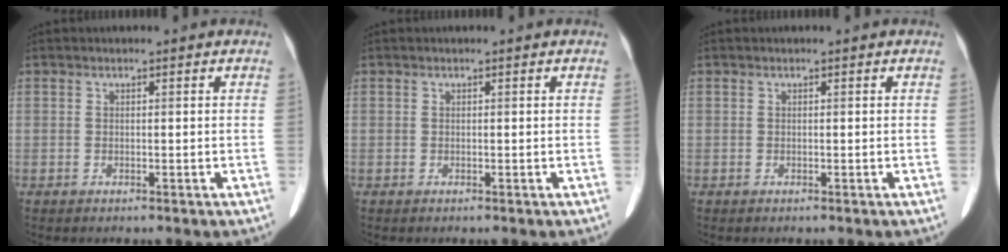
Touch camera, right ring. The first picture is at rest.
{"total": 0.0}
{"total": 0.0}